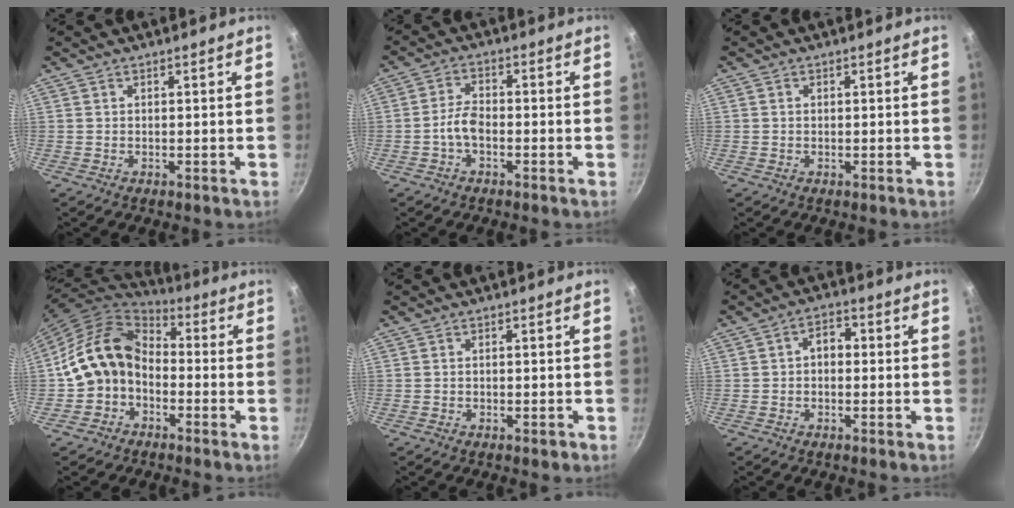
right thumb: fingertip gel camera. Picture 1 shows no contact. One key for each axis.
{"total": 4.0, "fx": -1.7, "fy": 2.1, "fz": 3.0, "tx": -0.058, "ty": 0.022, "tz": -0.038}
{"total": 0.5, "fx": 0.0, "fy": 0.5, "fz": 0.2, "tx": -0.002, "ty": 0.003, "tz": 0.000}
{"total": 13.2, "fx": -2.5, "fy": 10.4, "fz": 7.7, "tx": -0.110, "ty": 0.053, "tz": -0.061}
{"total": 1.2, "fx": -0.7, "fy": 0.6, "fz": 0.8, "tx": -0.015, "ty": 0.004, "tz": -0.009}
{"total": 3.8, "fx": -0.1, "fy": 2.7, "fz": 2.7, "tx": -0.026, "ty": 0.012, "tz": -0.009}